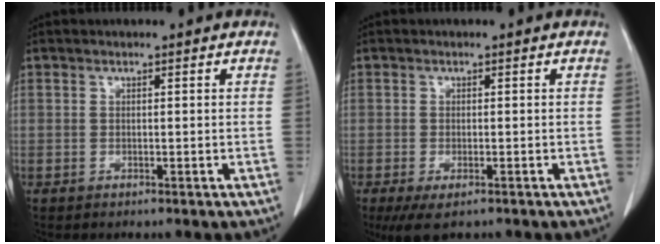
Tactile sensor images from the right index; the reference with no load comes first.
{"total": 4.3, "force": [-2.9, 1.5, 2.8], "torque": [-0.053, -0.011, -0.044]}